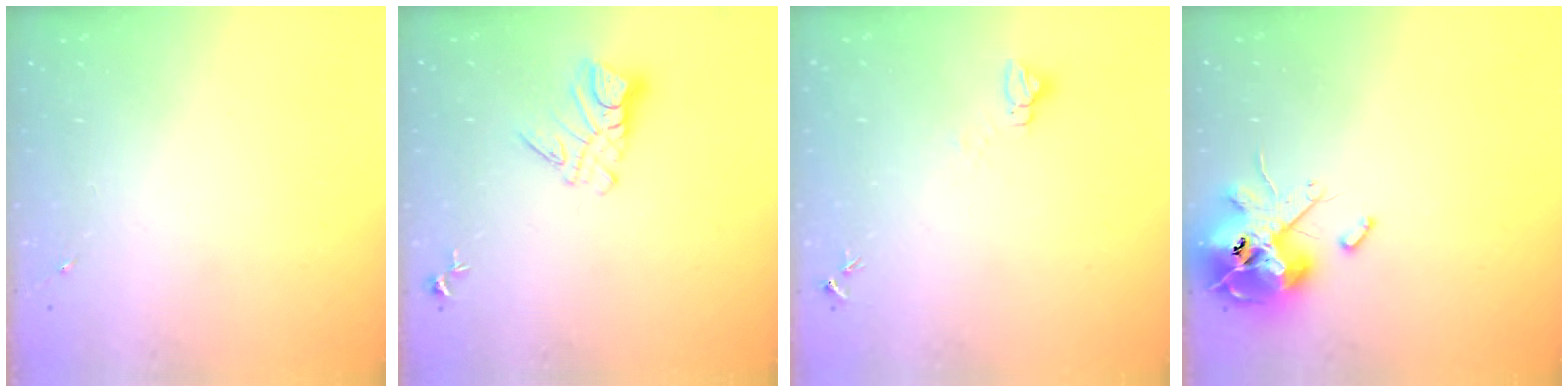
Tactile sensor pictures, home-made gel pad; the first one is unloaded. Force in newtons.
{"total": 9.2, "press": 9.2, "slide": 0.9}
{"total": 4.1, "press": 4.1, "slide": 0.3}
{"total": 13.9, "press": 13.7, "slide": 2.3}